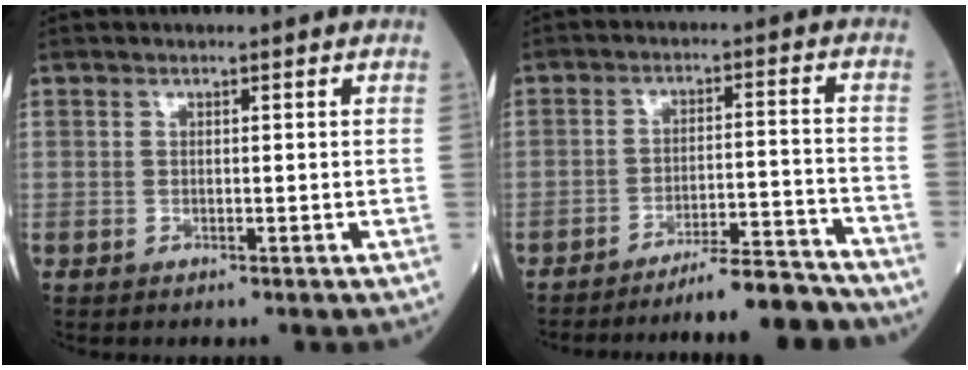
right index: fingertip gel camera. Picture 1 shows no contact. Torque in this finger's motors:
{"motor_torque": [-0.04, -0.41, 0.00, 0.02]}